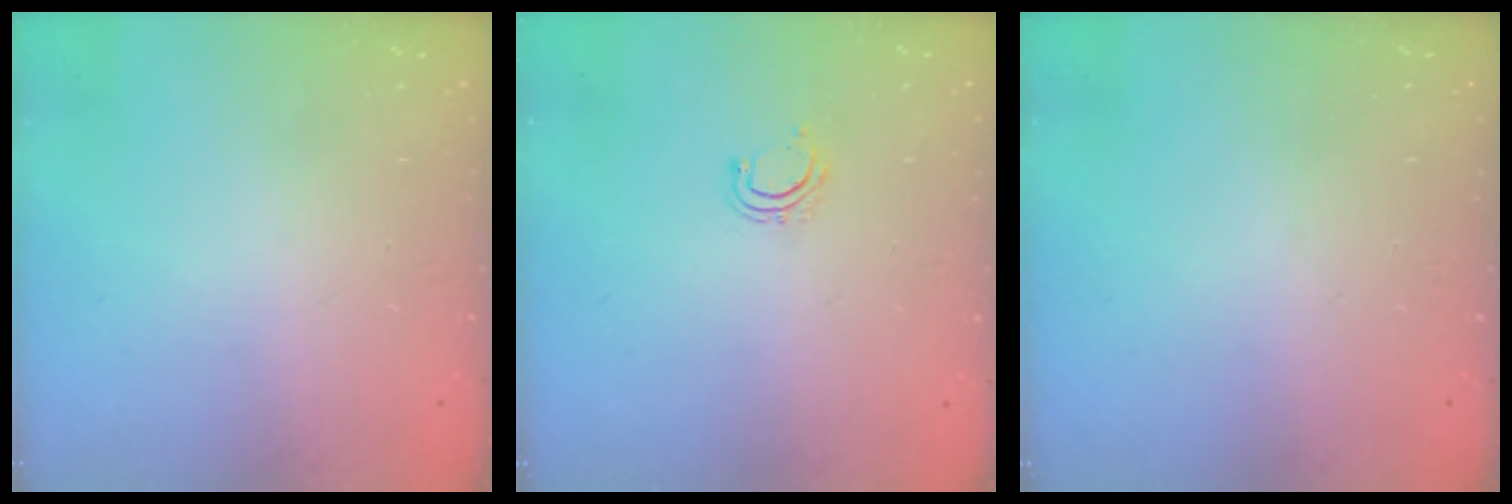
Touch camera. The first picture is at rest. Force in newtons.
{"total": 5.0, "press": 4.8, "slide": 1.2}
{"total": 0.0}